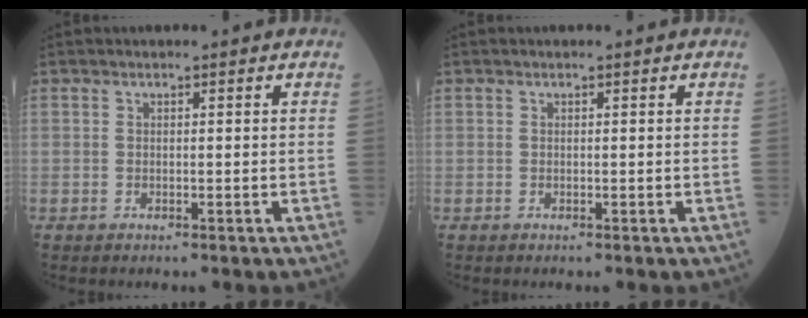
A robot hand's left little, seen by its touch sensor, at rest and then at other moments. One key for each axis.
{"total": 0.0}